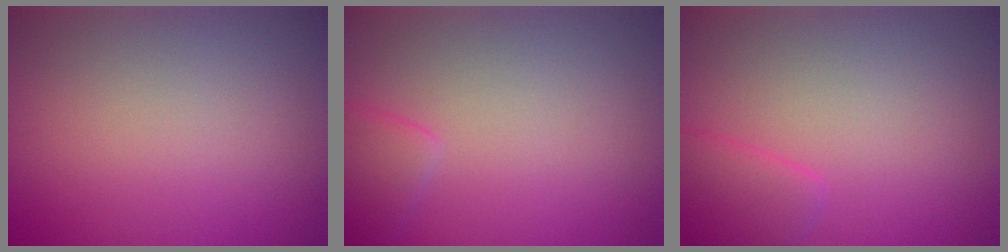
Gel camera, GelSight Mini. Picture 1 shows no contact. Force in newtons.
{"total": 1.9, "press": 1.9, "slide": 0.1}
{"total": 2.3, "press": 2.3, "slide": 0.1}